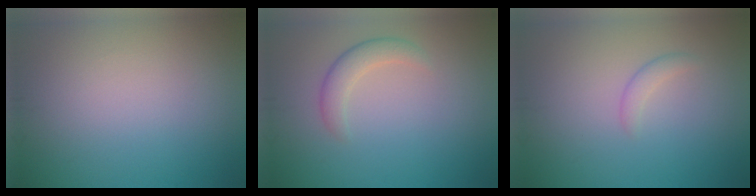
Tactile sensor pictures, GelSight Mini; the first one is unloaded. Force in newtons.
{"total": 2.3, "press": 2.3, "slide": 0.2}
{"total": 1.1, "press": 1.1, "slide": 0.0}